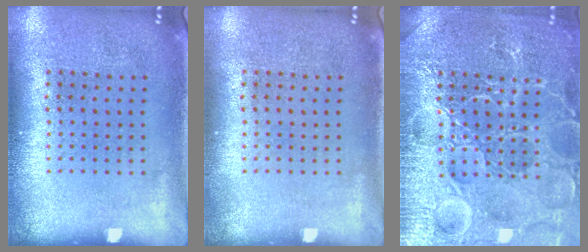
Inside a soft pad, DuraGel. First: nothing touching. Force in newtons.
{"total": 0.0}
{"total": 7.4, "press": 7.3, "slide": 0.9}